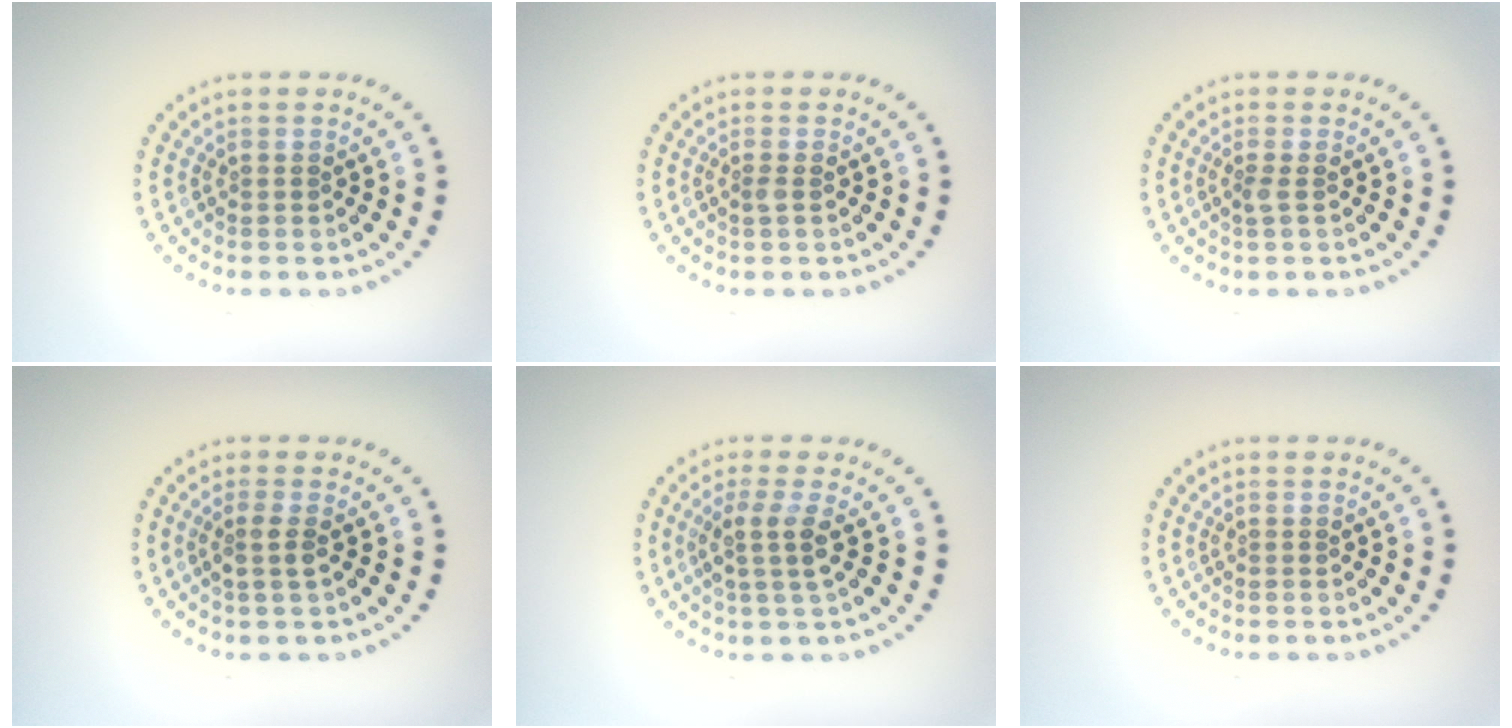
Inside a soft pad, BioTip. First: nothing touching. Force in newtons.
{"total": 0.6, "press": 0.5, "slide": 0.2}
{"total": 0.8, "press": 0.5, "slide": 0.5}
{"total": 1.6, "press": 1.3, "slide": 0.9}
{"total": 2.5, "press": 2.0, "slide": 1.5}
{"total": 0.0}